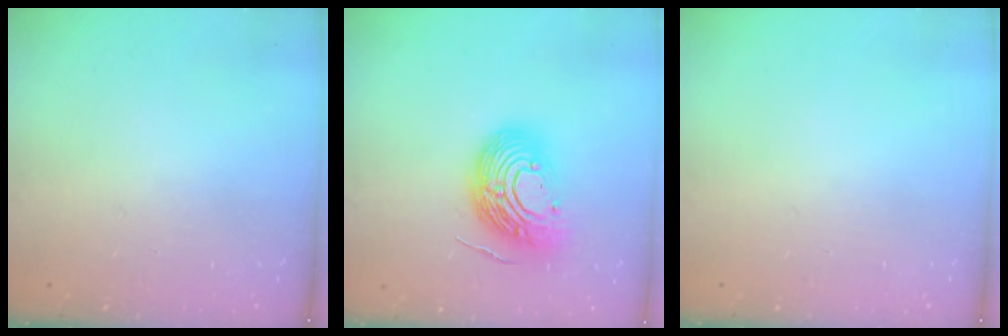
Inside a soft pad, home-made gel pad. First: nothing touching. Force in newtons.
{"total": 15.3, "press": 15.1, "slide": 2.2}
{"total": 0.0}